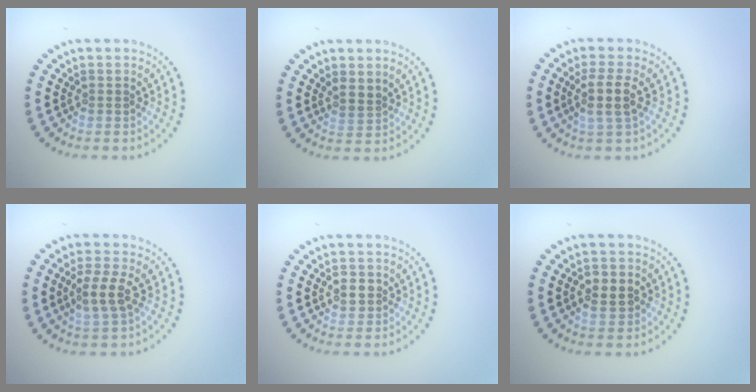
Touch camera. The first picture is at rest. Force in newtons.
{"total": 1.2, "press": 0.9, "slide": 0.8}
{"total": 2.9, "press": 2.4, "slide": 1.5}
{"total": 2.7, "press": 2.6, "slide": 0.9}
{"total": 1.5, "press": 1.5, "slide": 0.2}
{"total": 2.5, "press": 2.5, "slide": 0.3}